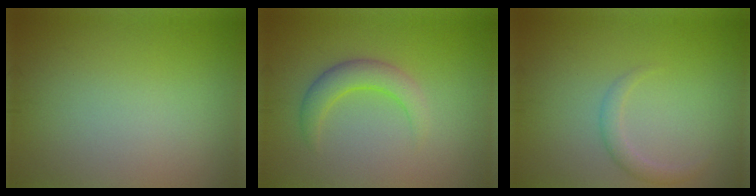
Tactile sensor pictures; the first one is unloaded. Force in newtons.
{"total": 2.9, "press": 2.9, "slide": 0.2}
{"total": 1.5, "press": 1.5, "slide": 0.0}